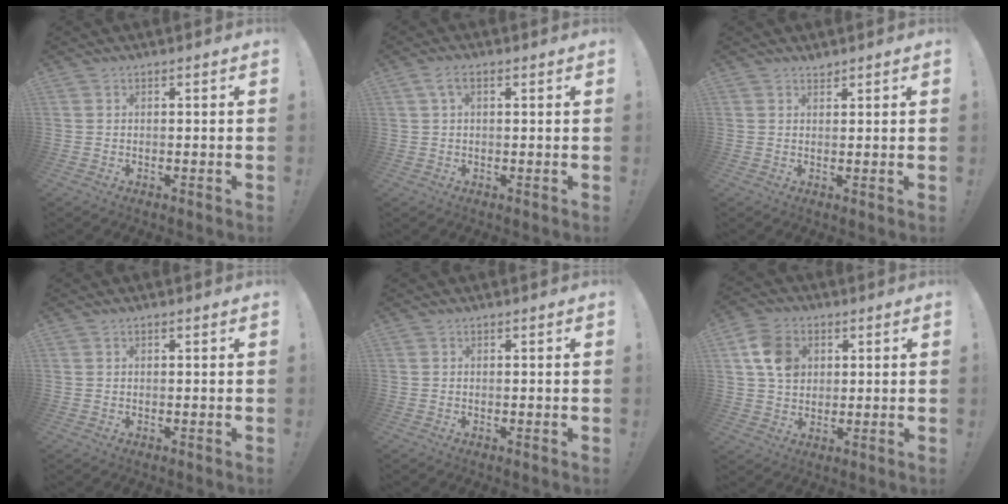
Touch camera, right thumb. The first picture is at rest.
{"total": 3.4, "force": [1.2, 1.6, 2.8], "torque": [-0.054, 0.004, 0.021]}
{"total": 1.3, "force": [1.2, 0.2, 0.2], "torque": [0.003, -0.008, 0.023]}
{"total": 0.0}
{"total": 0.0}
{"total": 10.9, "force": [3.4, 8.6, 5.8], "torque": [-0.089, 0.007, 0.072]}